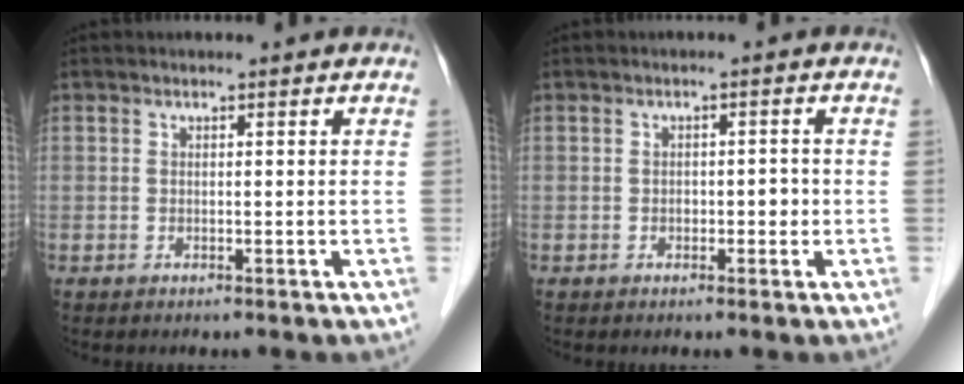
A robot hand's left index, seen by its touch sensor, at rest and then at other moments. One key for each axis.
{"total": 1.6, "fx": -0.4, "fy": 1.0, "fz": 1.2, "tx": -0.015, "ty": 0.005, "tz": -0.005}